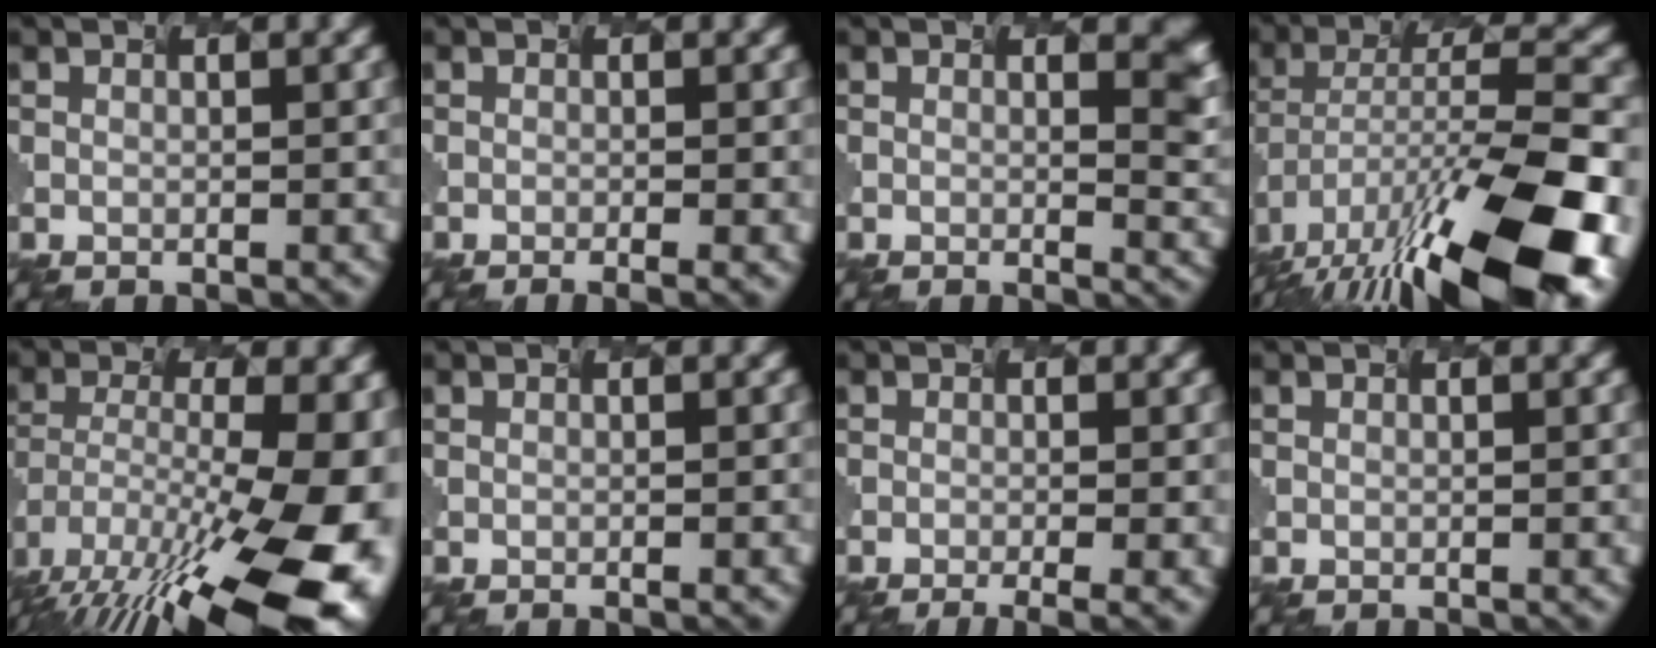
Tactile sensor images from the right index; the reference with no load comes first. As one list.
[{"total": 2.1, "force": [-0.6, 0.7, 1.9], "torque": [-0.006, 0.000, -0.011]}, {"total": 3.7, "force": [1.5, 1.4, 3.0], "torque": [-0.017, -0.004, 0.026]}, {"total": 16.6, "force": [-10.0, 5.2, 12.2], "torque": [-0.226, -0.003, -0.159]}, {"total": 18.2, "force": [-9.1, 6.6, 14.4], "torque": [-0.241, -0.034, -0.123]}, {"total": 1.1, "force": [-0.2, 0.5, 1.0], "torque": [0.003, 0.002, -0.006]}, {"total": 3.4, "force": [-1.2, 1.0, 3.0], "torque": [-0.021, -0.002, -0.010]}, {"total": 0.0}]